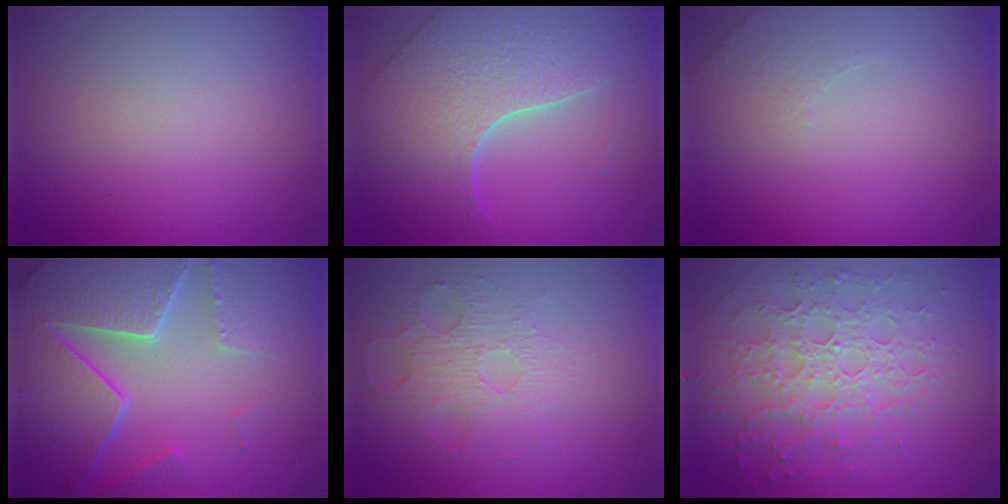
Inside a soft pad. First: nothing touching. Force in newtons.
{"total": 8.6, "press": 6.3, "slide": 5.9}
{"total": 2.1, "press": 2.0, "slide": 0.5}
{"total": 8.3, "press": 6.2, "slide": 5.6}
{"total": 3.8, "press": 3.3, "slide": 1.9}
{"total": 7.3, "press": 5.2, "slide": 5.1}